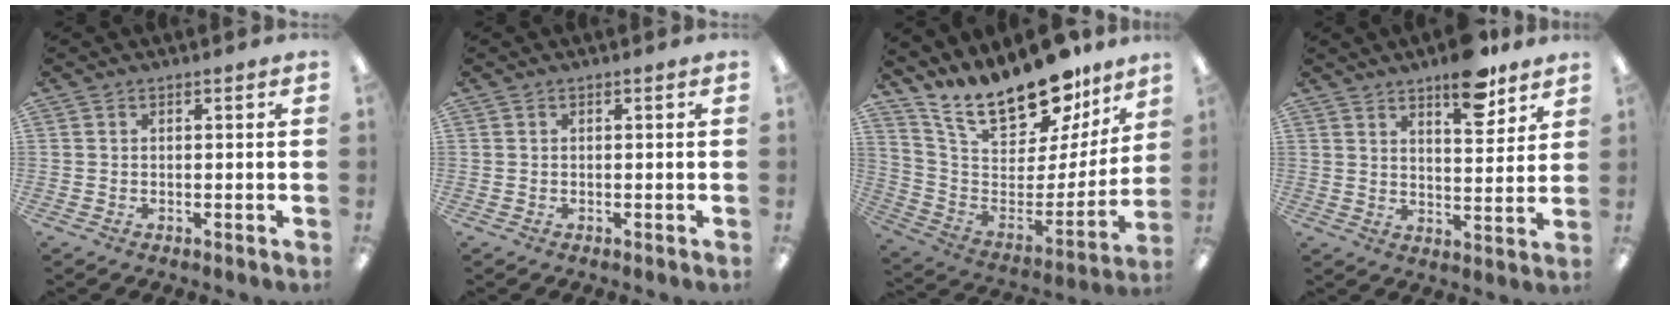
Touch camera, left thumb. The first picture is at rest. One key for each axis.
{"total": 0.0}
{"total": 20.5, "fx": 16.8, "fy": 7.1, "fz": 9.3, "tx": -0.151, "ty": -0.128, "tz": 0.289}
{"total": 10.8, "fx": 7.9, "fy": 3.8, "fz": 6.3, "tx": -0.072, "ty": -0.048, "tz": 0.130}